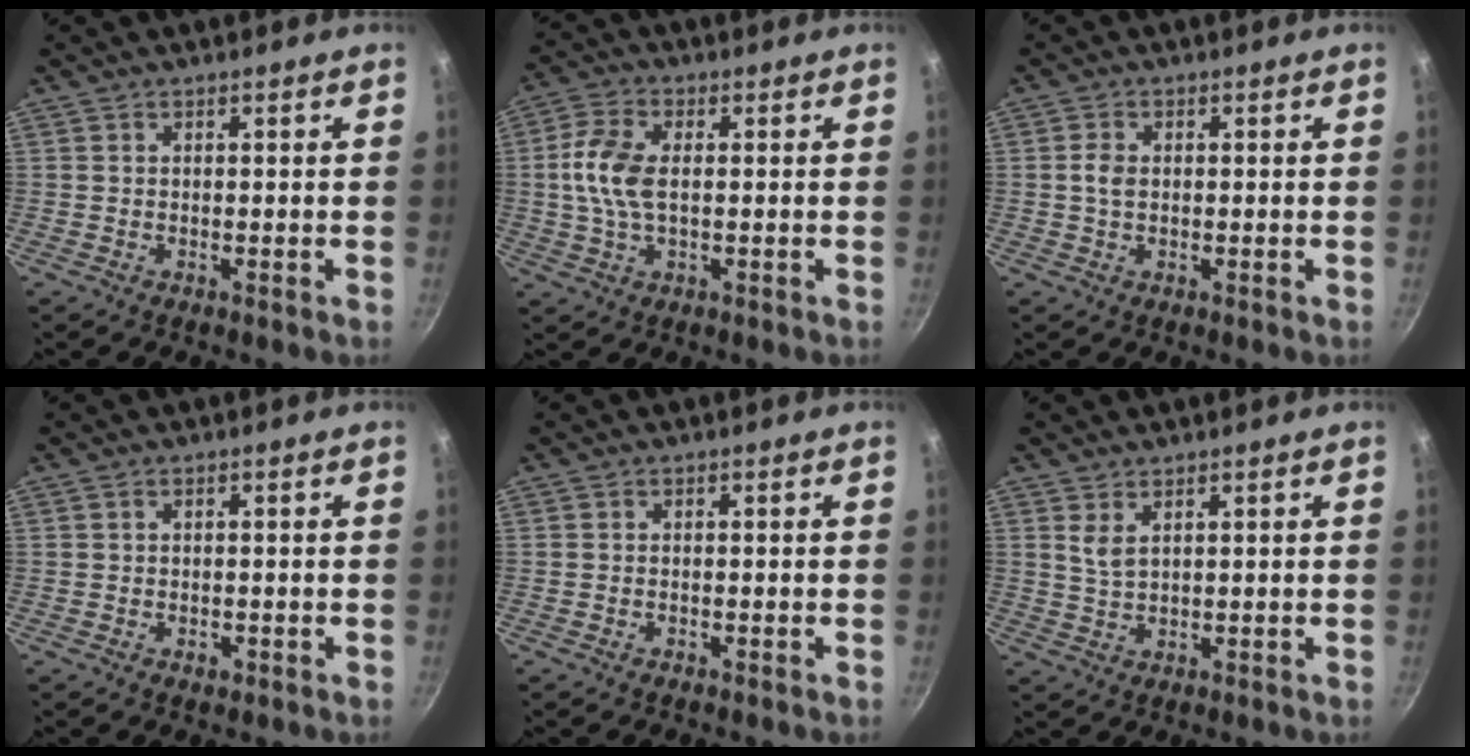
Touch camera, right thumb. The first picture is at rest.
{"total": 8.4, "force": [0.4, 4.7, 7.0], "torque": [-0.143, 0.015, 0.000]}
{"total": 2.7, "force": [0.2, 1.8, 2.0], "torque": [-0.036, 0.004, 0.000]}
{"total": 1.4, "force": [-0.4, 1.0, 0.9], "torque": [-0.010, 0.002, -0.006]}
{"total": 0.0}
{"total": 2.9, "force": [1.5, 1.3, 2.2], "torque": [-0.041, -0.013, 0.032]}